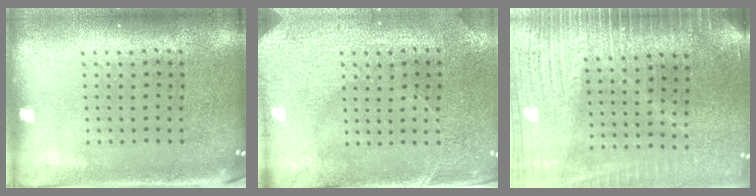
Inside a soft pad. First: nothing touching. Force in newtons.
{"total": 2.9, "press": 2.8, "slide": 0.7}
{"total": 3.6, "press": 3.2, "slide": 1.7}